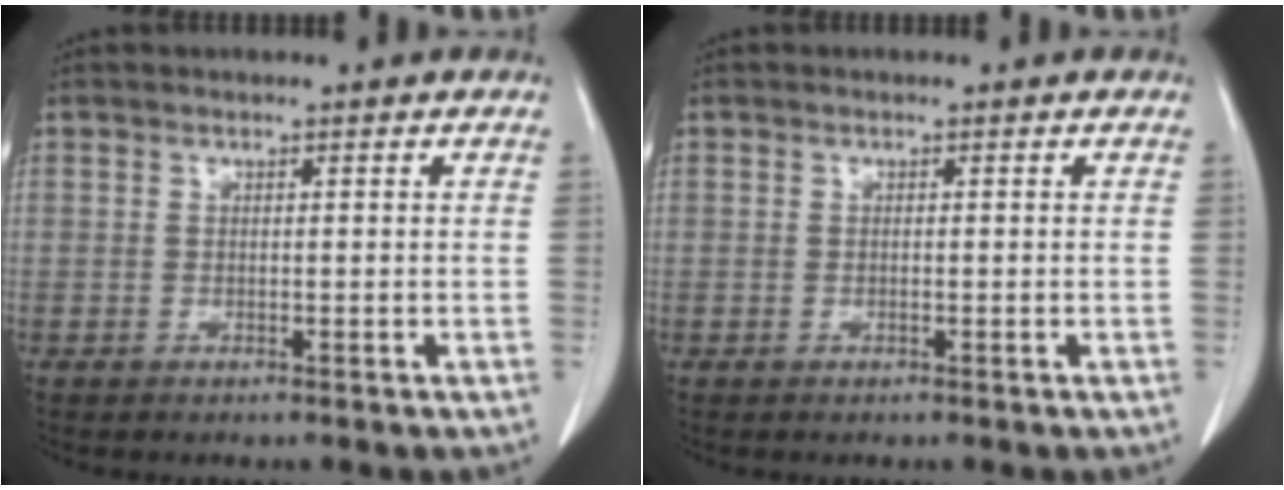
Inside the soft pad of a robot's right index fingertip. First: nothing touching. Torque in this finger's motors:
{"motor_torque": [0.18, -0.09, 0.02, 0.01]}